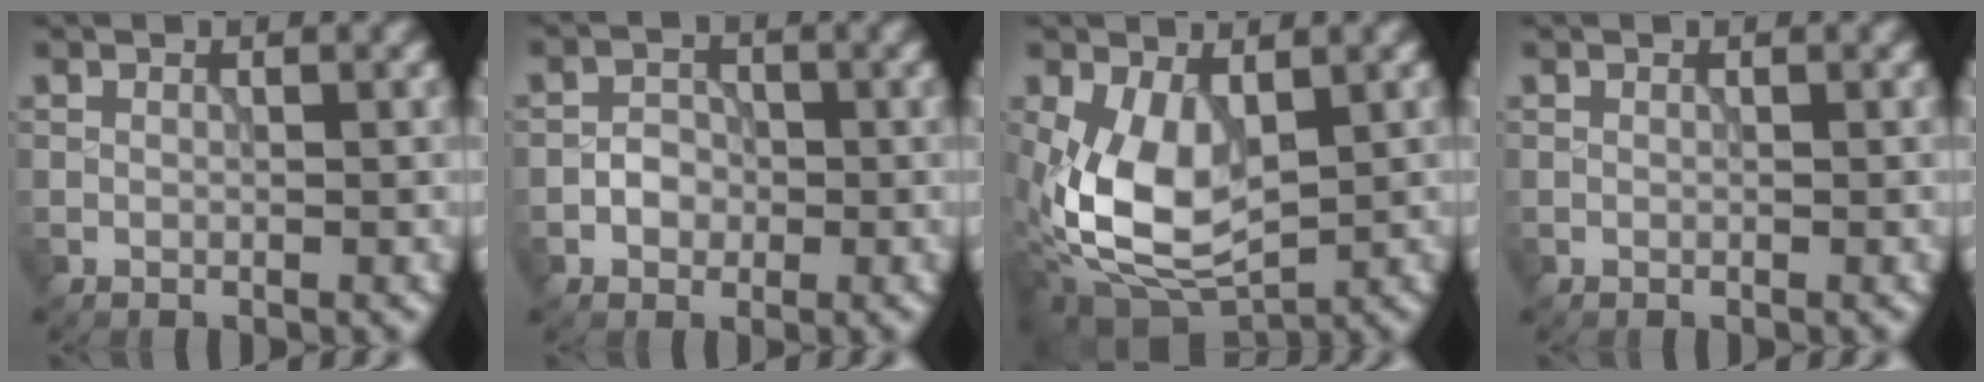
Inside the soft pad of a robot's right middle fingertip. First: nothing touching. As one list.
[{"total": 1.7, "force": [-0.6, 1.5, 0.6], "torque": [-0.006, 0.004, -0.014]}, {"total": 7.4, "force": [0.6, 4.4, 6.0], "torque": [-0.135, -0.005, 0.014]}, {"total": 0.0}]